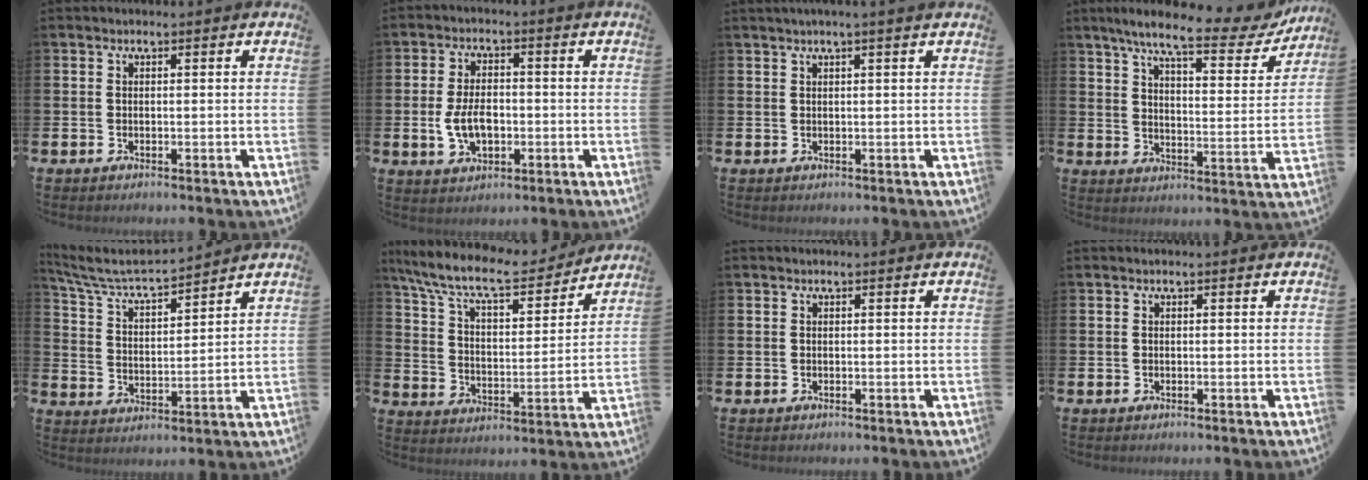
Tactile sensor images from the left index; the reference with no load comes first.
{"total": 5.3, "force": [-0.9, 3.2, 4.1], "torque": [-0.069, 0.001, -0.020]}
{"total": 1.3, "force": [0.9, -0.4, 0.8], "torque": [-0.018, 0.000, 0.016]}
{"total": 8.6, "force": [7.1, 1.6, 4.7], "torque": [-0.096, -0.045, 0.112]}
{"total": 6.2, "force": [5.8, 0.9, 2.1], "torque": [-0.068, -0.042, 0.097]}
{"total": 10.1, "force": [9.0, 2.3, 4.0], "torque": [-0.112, -0.058, 0.153]}
{"total": 0.0}
{"total": 0.0}